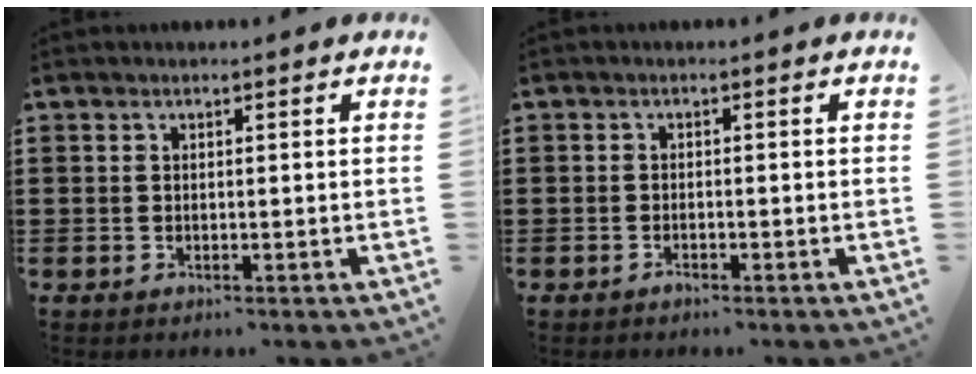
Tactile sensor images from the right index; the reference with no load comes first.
{"total": 0.8, "force": [-0.7, 0.2, 0.3], "torque": [-0.008, -0.003, -0.013]}